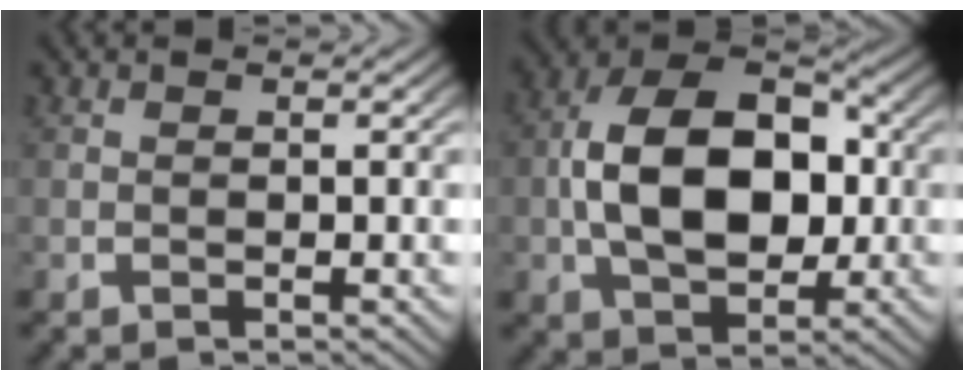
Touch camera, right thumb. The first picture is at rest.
{"total": 12.9, "force": [-0.1, 8.5, 9.6], "torque": [-0.193, -0.033, 0.016]}